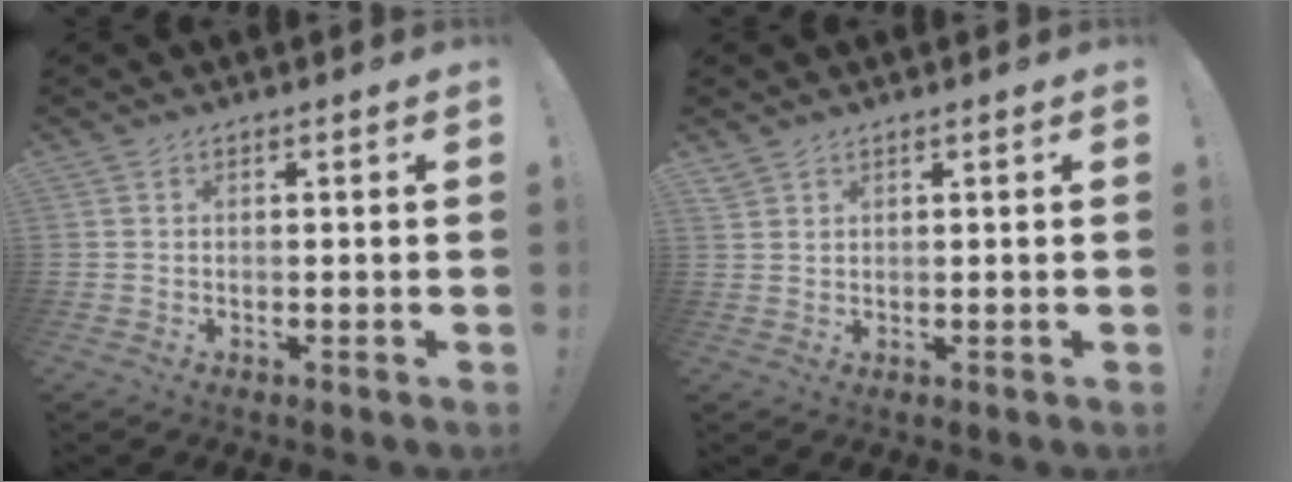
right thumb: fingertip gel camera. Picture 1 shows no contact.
{"total": 1.8, "force": [1.6, 0.5, 0.7], "torque": [-0.007, -0.011, 0.029]}